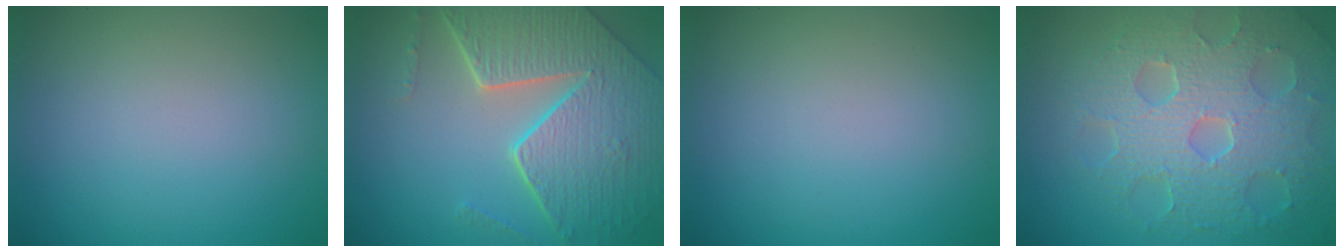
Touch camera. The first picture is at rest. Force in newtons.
{"total": 8.1, "press": 5.9, "slide": 5.5}
{"total": 0.0}
{"total": 8.3, "press": 5.9, "slide": 5.9}